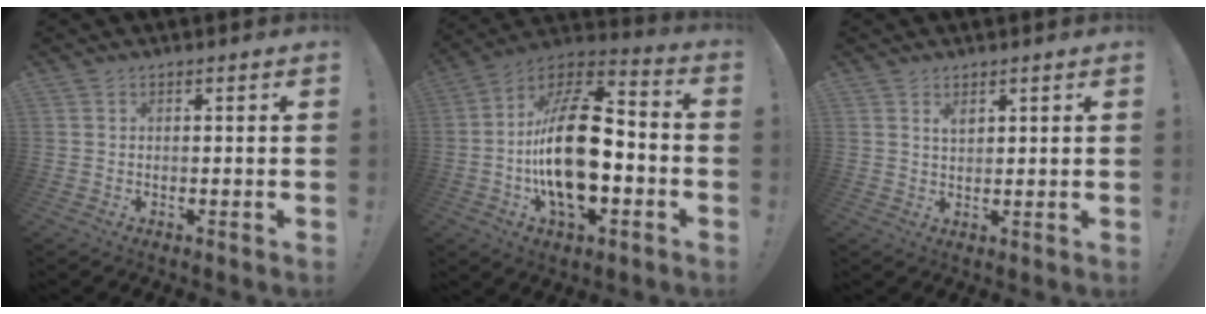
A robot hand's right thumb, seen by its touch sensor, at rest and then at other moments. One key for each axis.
{"total": 24.5, "fx": -3.4, "fy": 12.9, "fz": 20.5, "tx": -0.374, "ty": 0.023, "tz": -0.055}
{"total": 2.4, "fx": 1.7, "fy": 1.1, "fz": 1.3, "tx": -0.013, "ty": -0.011, "tz": 0.029}